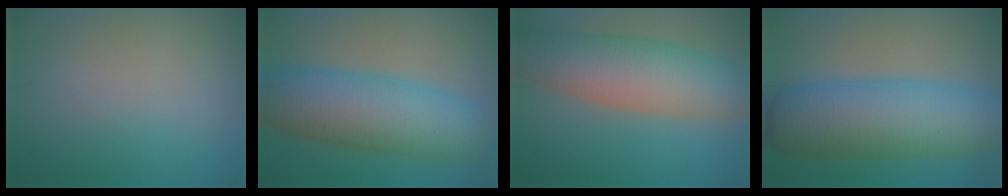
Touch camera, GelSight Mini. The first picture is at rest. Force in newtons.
{"total": 10.1, "press": 10.1, "slide": 0.3}
{"total": 8.9, "press": 8.9, "slide": 0.5}
{"total": 10.8, "press": 10.8, "slide": 0.2}